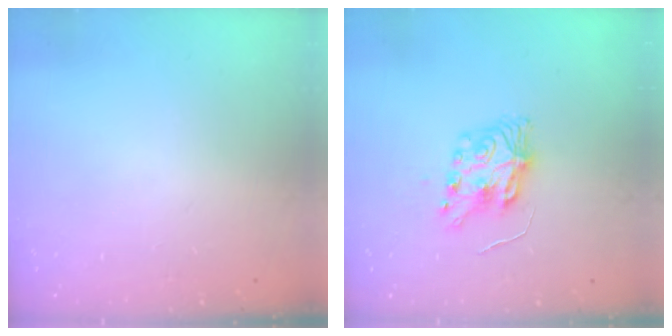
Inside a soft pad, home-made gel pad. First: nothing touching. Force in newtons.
{"total": 8.5, "press": 8.5, "slide": 0.3}